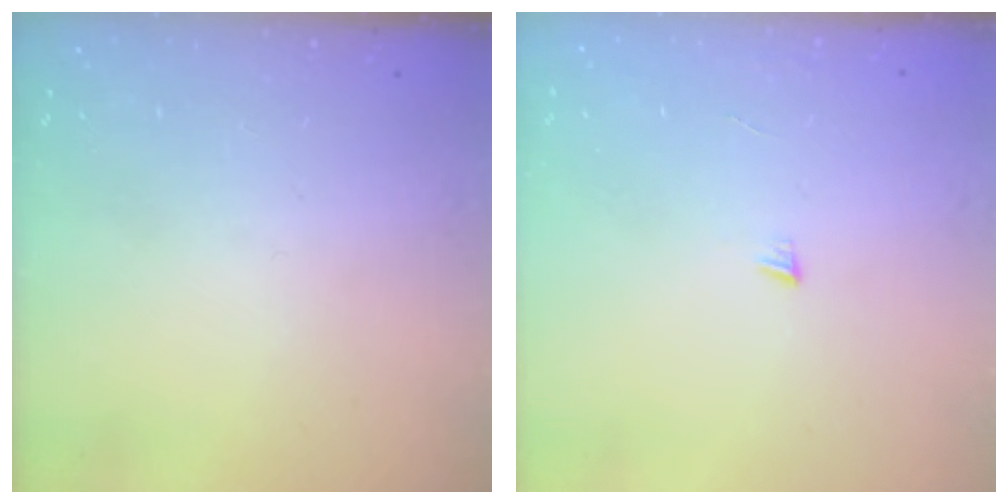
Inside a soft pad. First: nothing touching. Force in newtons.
{"total": 3.1, "press": 3.1, "slide": 0.3}